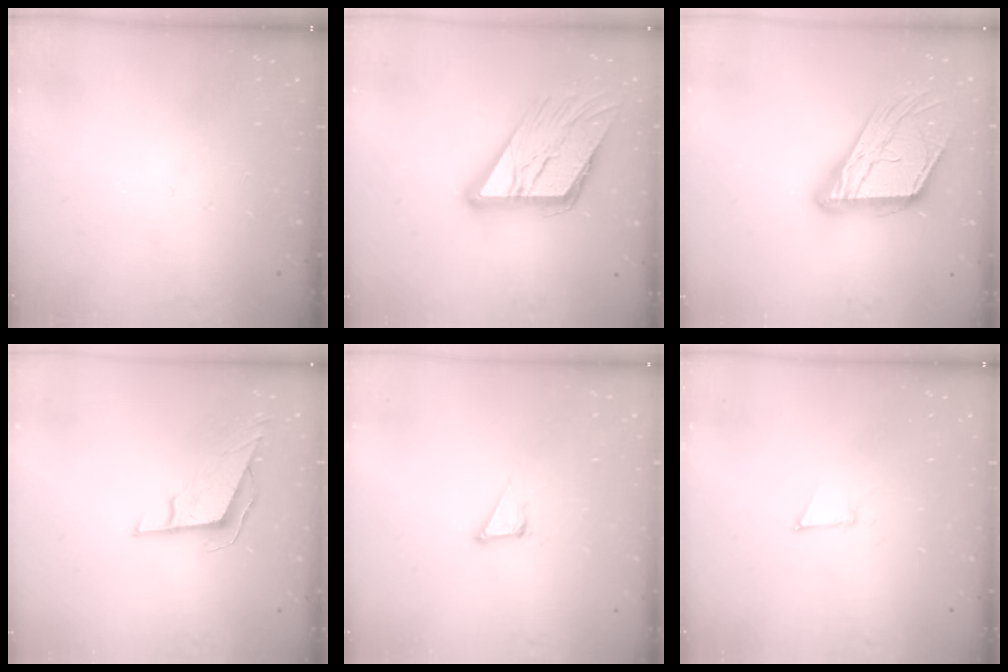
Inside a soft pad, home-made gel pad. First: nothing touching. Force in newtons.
{"total": 17.8, "press": 17.7, "slide": 2.1}
{"total": 17.4, "press": 17.3, "slide": 1.9}
{"total": 6.9, "press": 6.3, "slide": 2.8}
{"total": 3.8, "press": 3.8, "slide": 0.0}
{"total": 3.8, "press": 3.7, "slide": 0.6}